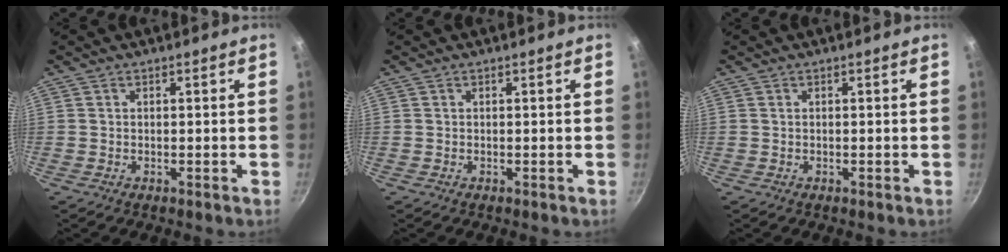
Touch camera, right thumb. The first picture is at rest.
{"total": 0.0}
{"total": 0.0}